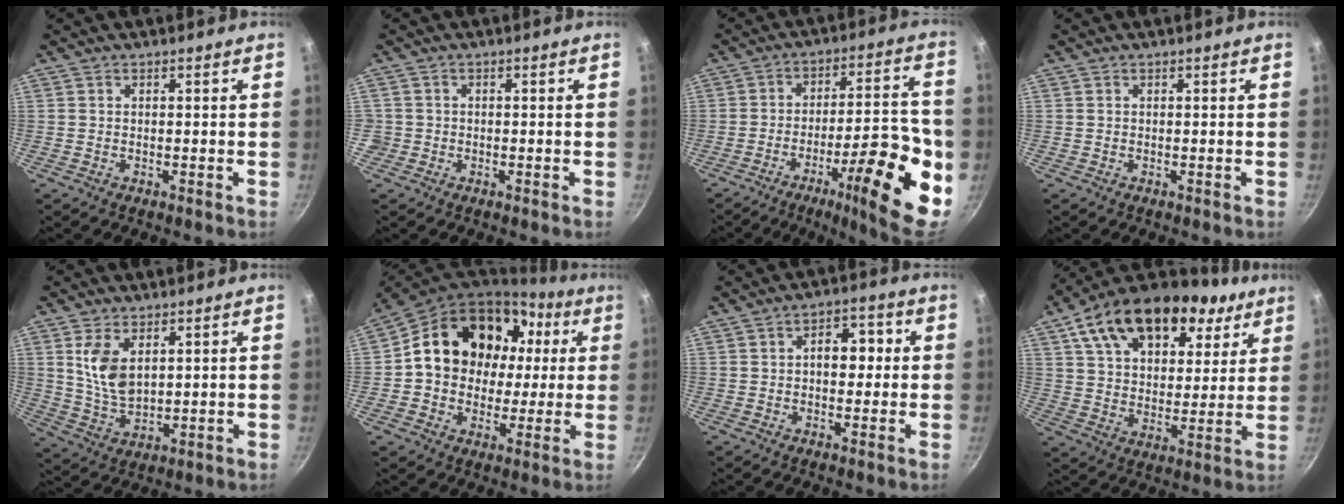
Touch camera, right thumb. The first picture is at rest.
{"total": 1.7, "force": [-0.4, 1.7, 0.1], "torque": [0.007, 0.012, -0.004]}
{"total": 21.7, "force": [-7.6, 6.2, 19.3], "torque": [-0.235, 0.035, -0.111]}
{"total": 0.0}
{"total": 8.7, "force": [3.1, 4.9, 6.5], "torque": [-0.118, -0.026, 0.068]}
{"total": 20.5, "force": [3.9, 16.3, 11.9], "torque": [-0.170, 0.034, 0.062]}
{"total": 6.4, "force": [0.6, 4.3, 4.7], "torque": [-0.028, 0.014, 0.002]}
{"total": 23.3, "force": [13.2, 13.5, 13.7], "torque": [-0.217, -0.011, 0.213]}